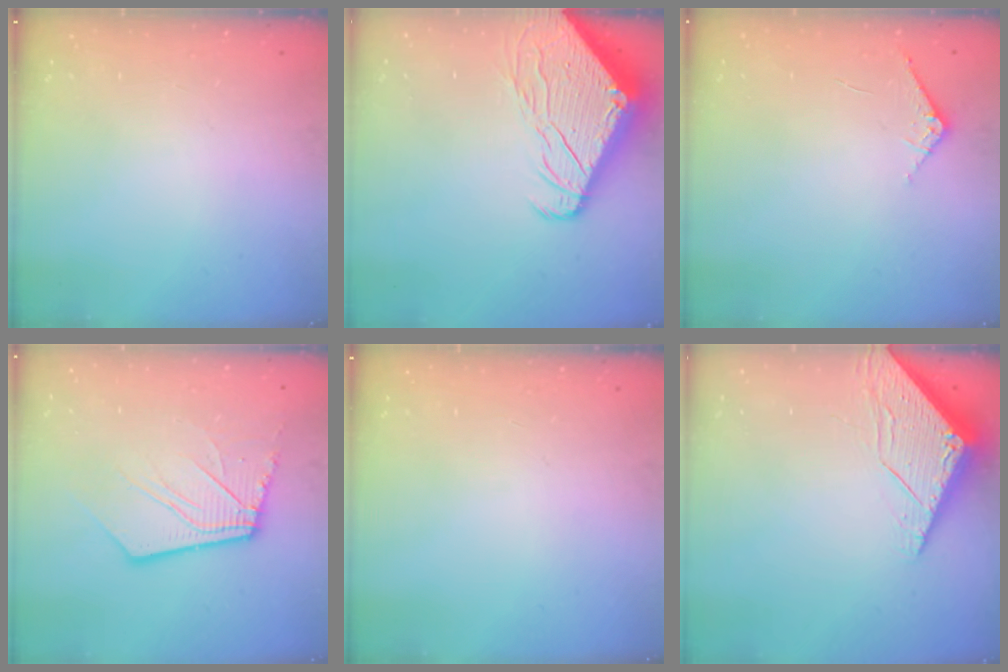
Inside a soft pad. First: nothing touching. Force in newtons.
{"total": 10.5, "press": 10.4, "slide": 1.2}
{"total": 6.1, "press": 6.1, "slide": 0.5}
{"total": 12.4, "press": 12.3, "slide": 1.7}
{"total": 0.0}
{"total": 6.2, "press": 6.2, "slide": 0.5}